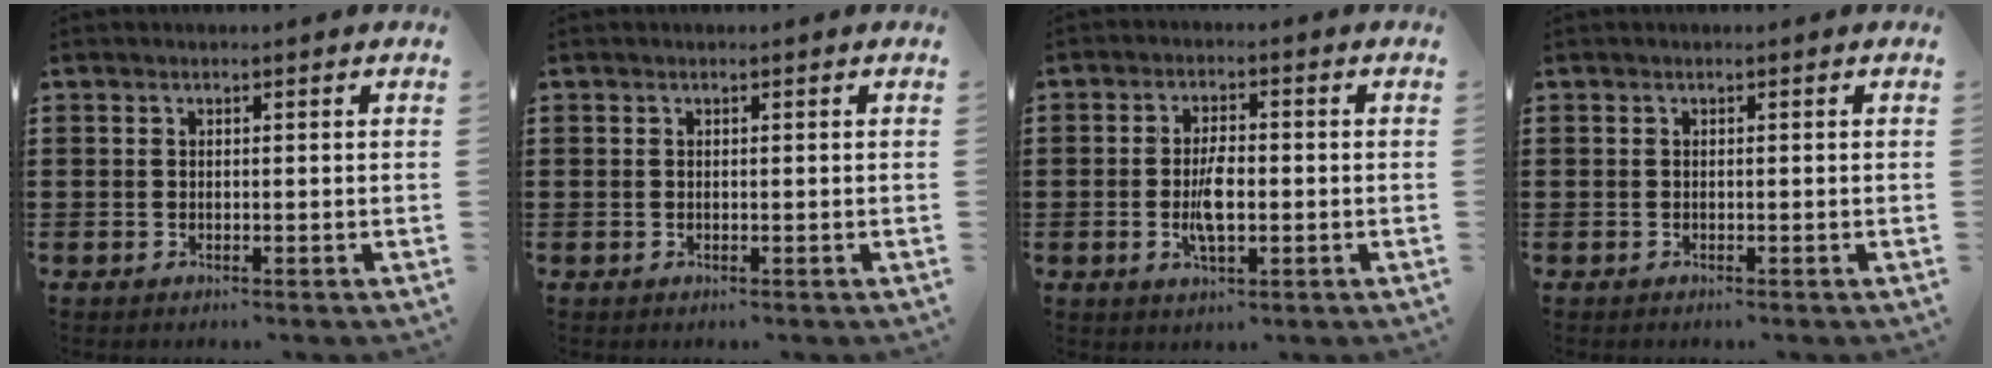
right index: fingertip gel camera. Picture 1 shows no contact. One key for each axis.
{"total": 0.0}
{"total": 5.0, "fx": -0.9, "fy": 1.9, "fz": 4.6, "tx": -0.094, "ty": -0.001, "tz": -0.019}
{"total": 0.0}